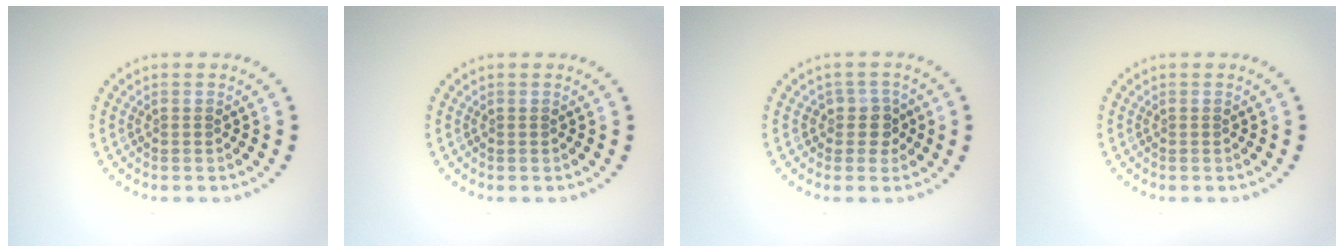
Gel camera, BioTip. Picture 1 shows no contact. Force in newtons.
{"total": 0.0}
{"total": 1.9, "press": 1.6, "slide": 1.1}
{"total": 0.0}